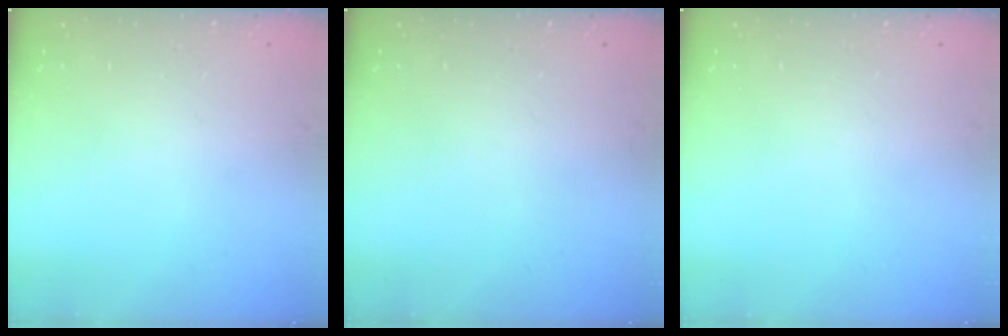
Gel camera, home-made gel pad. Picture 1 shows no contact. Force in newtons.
{"total": 0.0}
{"total": 0.0}